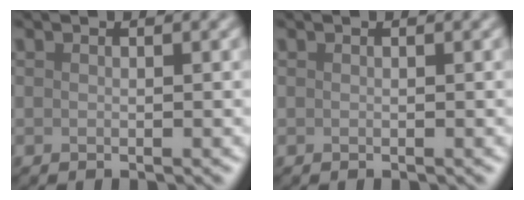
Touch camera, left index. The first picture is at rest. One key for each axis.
{"total": 0.0}